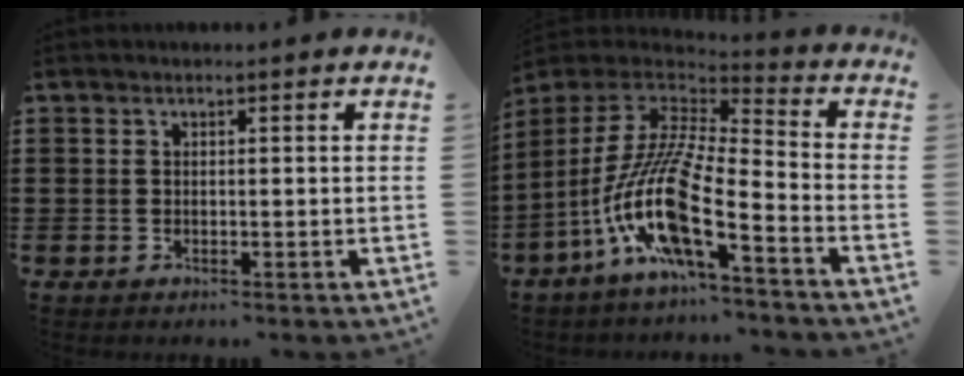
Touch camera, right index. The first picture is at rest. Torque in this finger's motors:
{"motor_torque": [2.14, 0.00, 1.05, 0.21]}